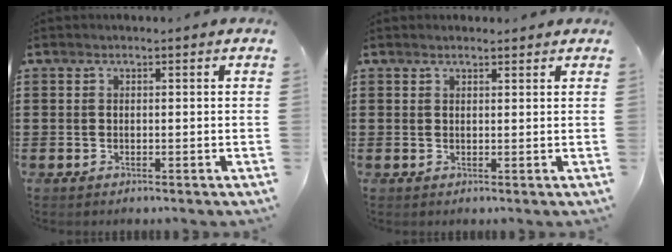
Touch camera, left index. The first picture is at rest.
{"total": 1.1, "force": [1.0, 0.3, 0.2], "torque": [-0.005, 0.001, 0.019]}